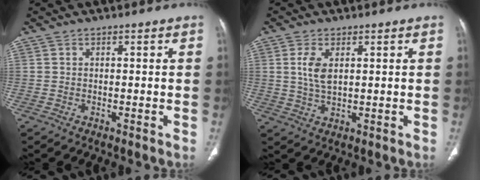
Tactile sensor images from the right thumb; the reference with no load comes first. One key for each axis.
{"total": 4.9, "fx": 1.3, "fy": 2.4, "fz": 4.1, "tx": -0.087, "ty": -0.007, "tz": 0.030}